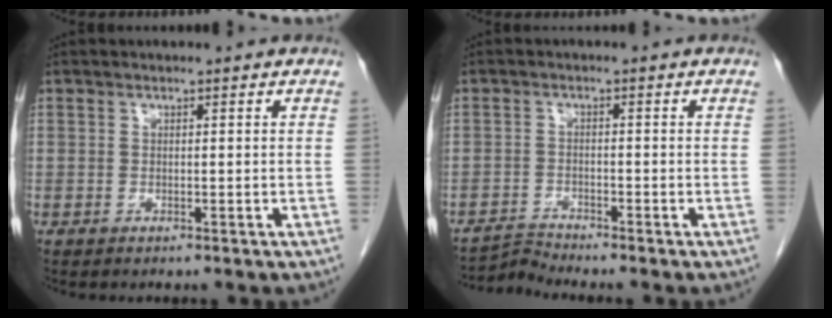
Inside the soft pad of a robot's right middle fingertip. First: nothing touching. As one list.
[{"total": 2.9, "force": [-2.5, -1.1, -0.9], "torque": [0.019, -0.012, -0.046]}]